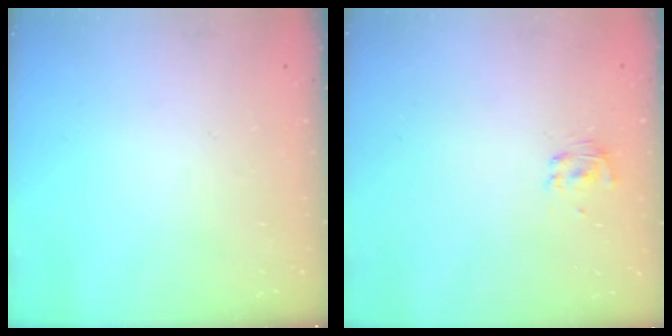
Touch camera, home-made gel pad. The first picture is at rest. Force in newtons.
{"total": 2.3, "press": 2.1, "slide": 0.9}